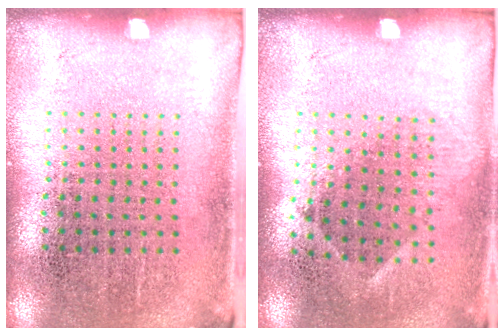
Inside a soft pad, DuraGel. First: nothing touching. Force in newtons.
{"total": 0.9, "press": 0.7, "slide": 0.6}